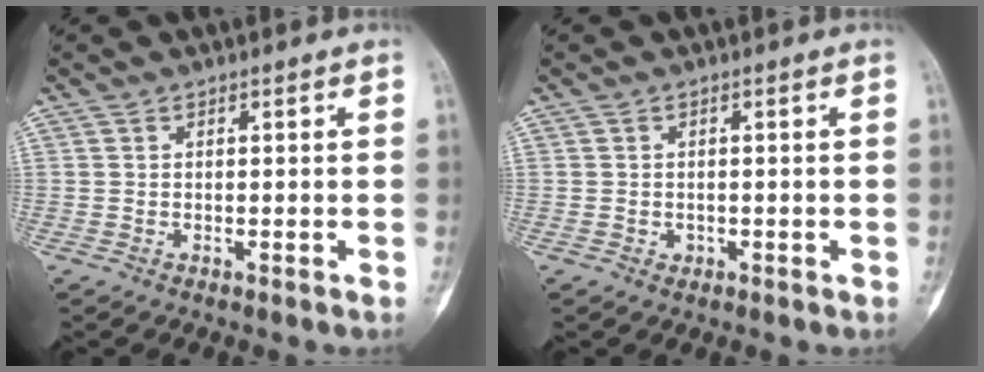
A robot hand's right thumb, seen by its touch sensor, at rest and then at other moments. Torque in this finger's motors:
{"motor_torque": [-0.58, 0.29, 0.03, 0.18, 0.00]}